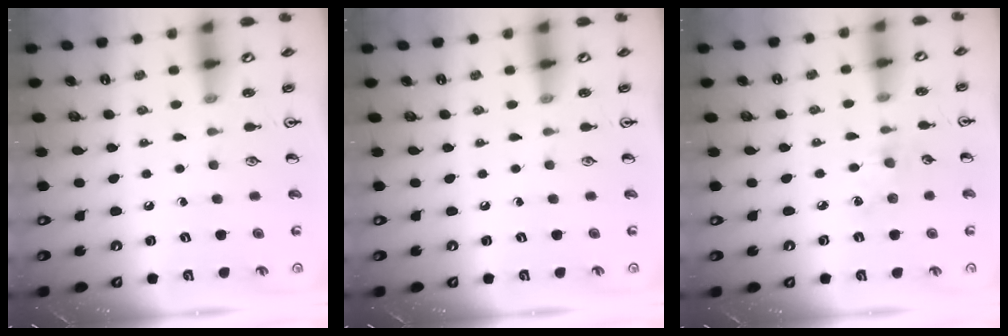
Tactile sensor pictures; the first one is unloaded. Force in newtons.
{"total": 0.0}
{"total": 4.4, "press": 4.4, "slide": 0.6}